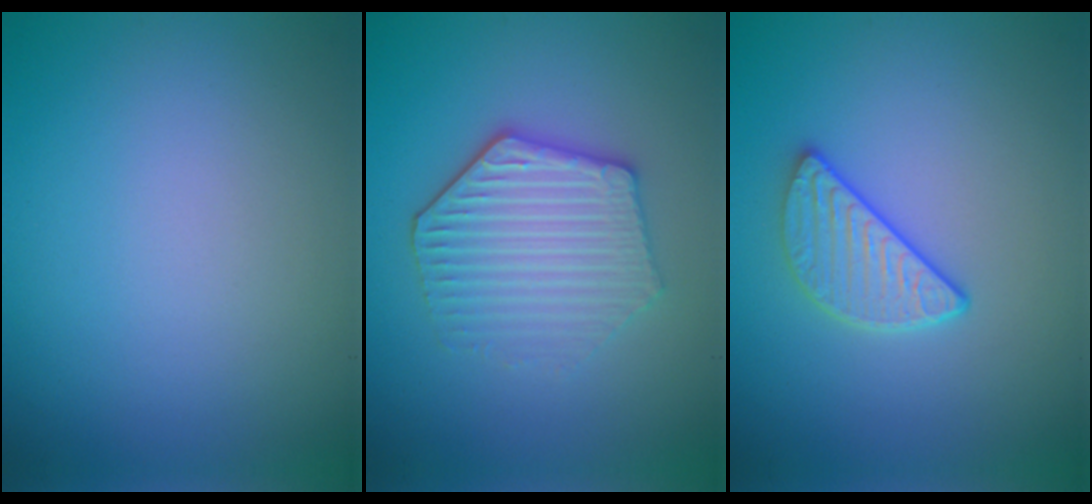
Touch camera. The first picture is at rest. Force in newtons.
{"total": 4.4, "press": 4.0, "slide": 1.8}
{"total": 3.0, "press": 2.6, "slide": 1.5}